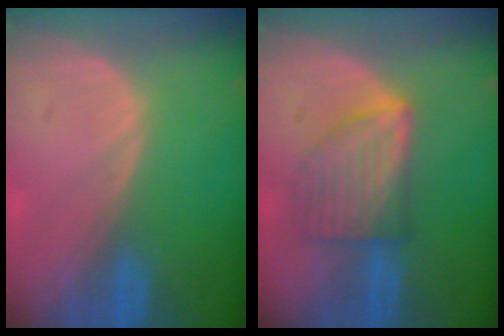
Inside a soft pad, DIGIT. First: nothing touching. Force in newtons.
{"total": 6.4, "press": 6.4, "slide": 0.1}